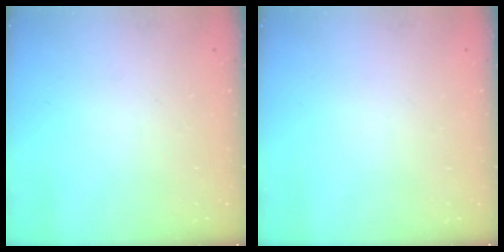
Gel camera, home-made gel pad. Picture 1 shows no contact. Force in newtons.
{"total": 0.0}